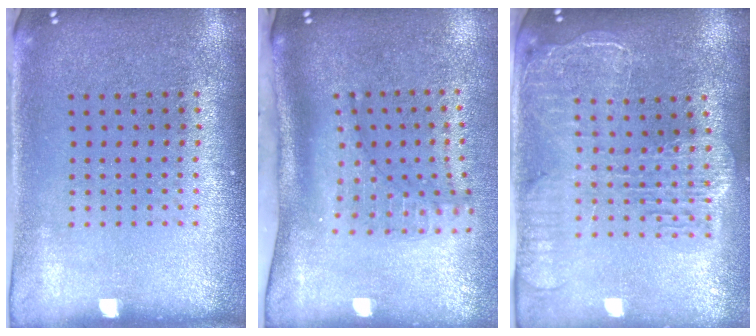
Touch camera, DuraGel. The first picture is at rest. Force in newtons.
{"total": 2.1, "press": 1.5, "slide": 1.5}
{"total": 2.3, "press": 2.0, "slide": 1.0}